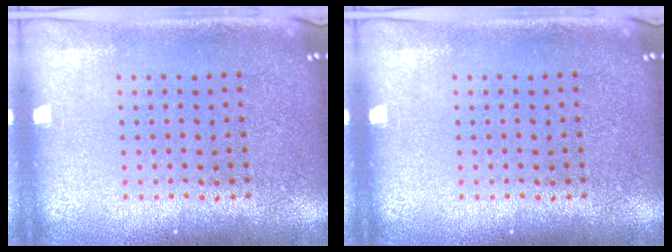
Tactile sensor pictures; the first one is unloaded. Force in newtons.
{"total": 0.0}